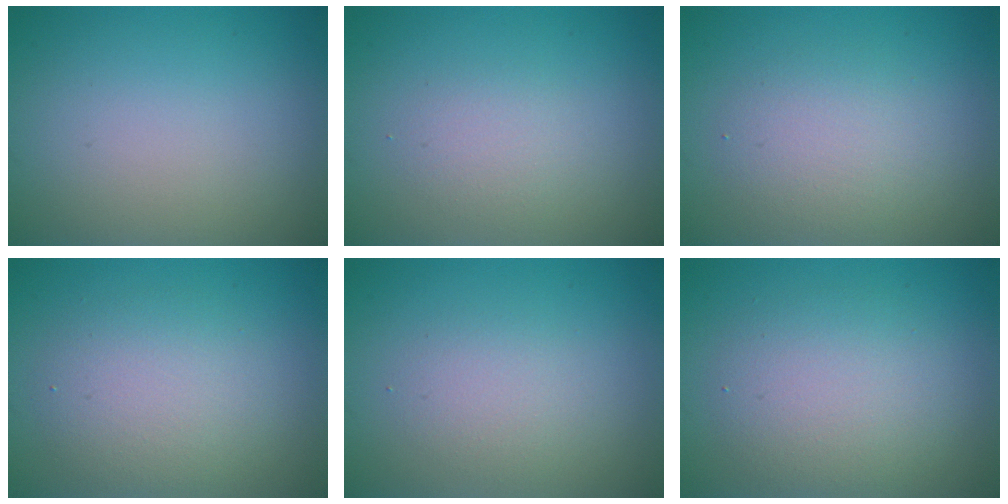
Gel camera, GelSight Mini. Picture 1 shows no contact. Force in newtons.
{"total": 1.7, "press": 1.7, "slide": 0.0}
{"total": 2.8, "press": 2.8, "slide": 0.2}
{"total": 4.0, "press": 4.0, "slide": 0.3}
{"total": 2.0, "press": 2.0, "slide": 0.1}
{"total": 4.1, "press": 4.1, "slide": 0.2}